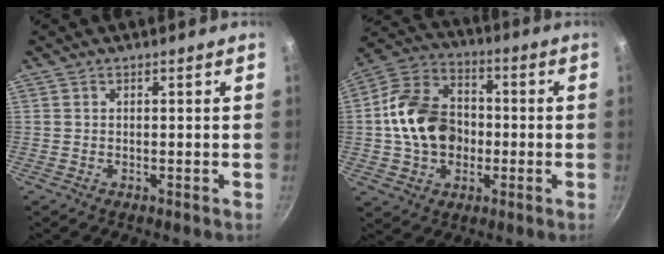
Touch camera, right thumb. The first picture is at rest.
{"total": 15.9, "force": [-1.0, 12.2, 10.1], "torque": [-0.151, 0.032, -0.029]}